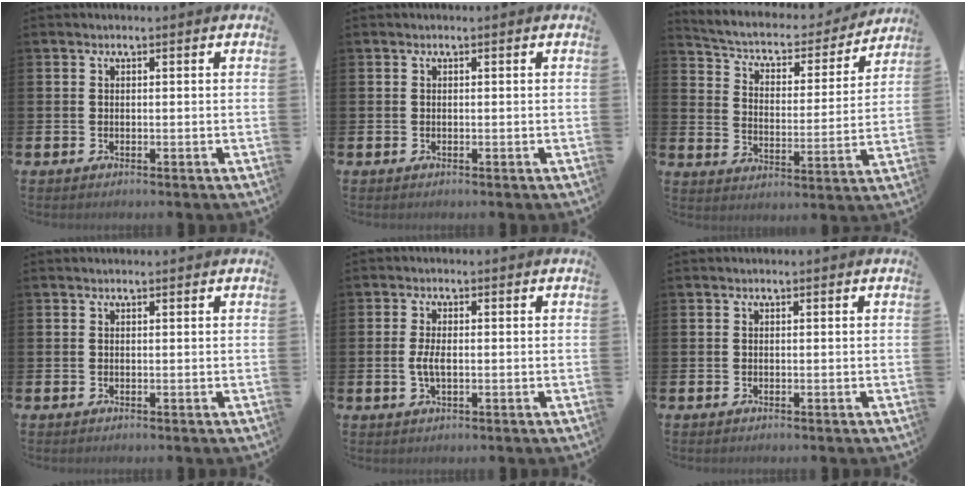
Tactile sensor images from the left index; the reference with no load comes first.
{"total": 0.0}
{"total": 5.3, "force": [4.7, 2.0, 1.5], "torque": [-0.063, -0.036, 0.073]}
{"total": 0.0}
{"total": 2.8, "force": [-0.2, 1.1, 2.5], "torque": [-0.054, 0.000, -0.008]}
{"total": 0.0}